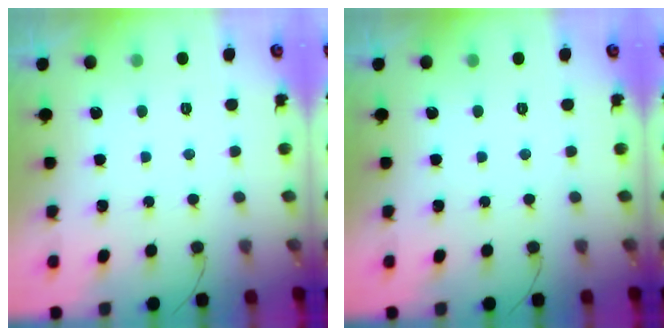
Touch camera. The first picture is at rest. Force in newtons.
{"total": 0.0}